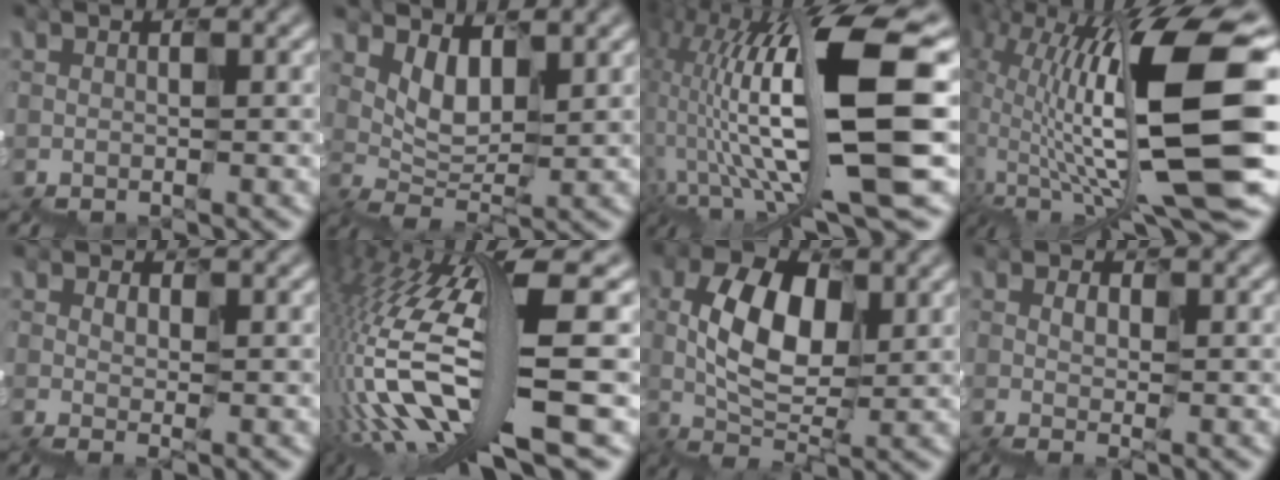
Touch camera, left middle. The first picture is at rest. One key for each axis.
{"total": 1.7, "fx": 1.4, "fy": 0.7, "fz": 0.5, "tx": -0.029, "ty": -0.001, "tz": 0.029}
{"total": 13.1, "fx": 0.9, "fy": 3.7, "fz": 12.5, "tx": -0.254, "ty": 0.000, "tz": 0.036}
{"total": 13.4, "fx": 1.8, "fy": 3.5, "fz": 12.8, "tx": -0.248, "ty": 0.011, "tz": 0.045}
{"total": 0.0}
{"total": 13.1, "fx": -2.9, "fy": 2.5, "fz": 12.6, "tx": -0.282, "ty": 0.007, "tz": -0.045}
{"total": 3.9, "fx": 0.6, "fy": 2.5, "fz": 3.0, "tx": -0.072, "ty": 0.007, "tz": 0.006}
{"total": 0.0}